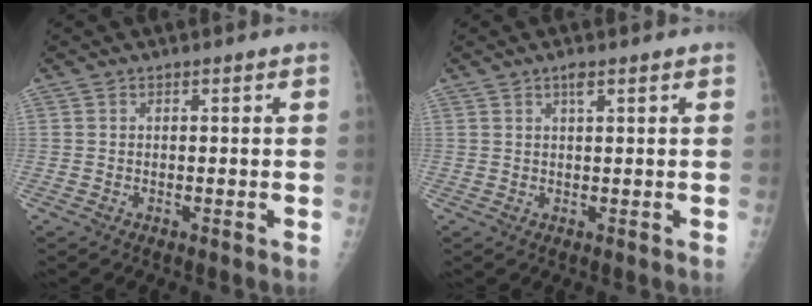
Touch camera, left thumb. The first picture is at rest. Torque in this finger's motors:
{"motor_torque": [-0.17, -0.23, 0.51, -0.10, 0.10]}